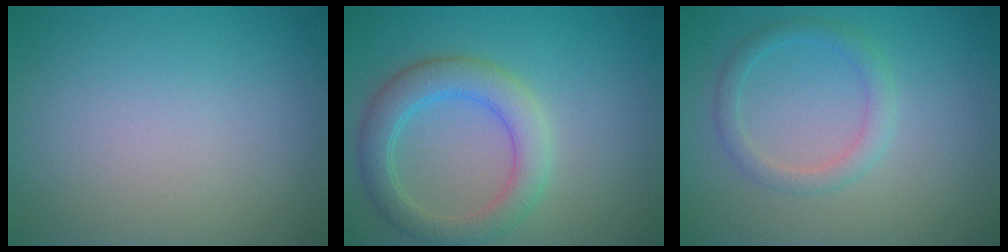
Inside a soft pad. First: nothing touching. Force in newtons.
{"total": 4.4, "press": 4.4, "slide": 0.3}
{"total": 2.0, "press": 2.0, "slide": 0.0}